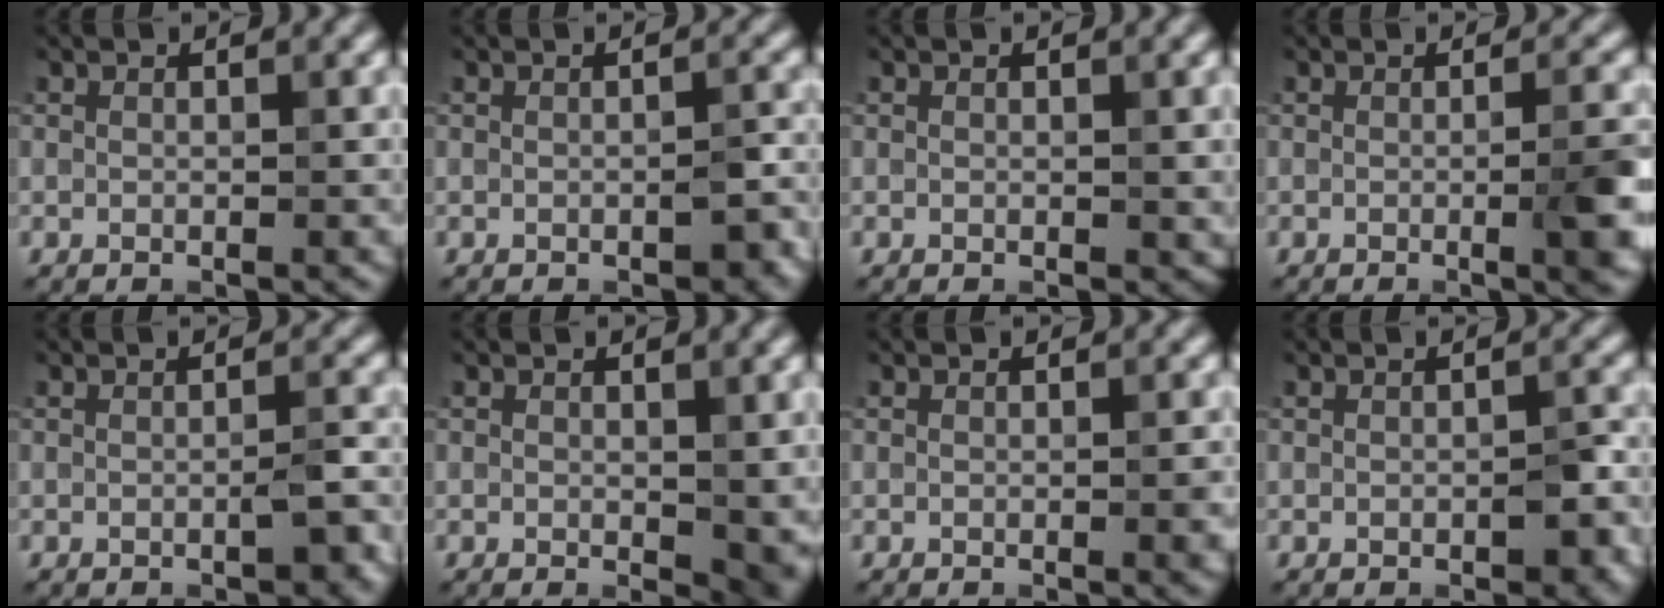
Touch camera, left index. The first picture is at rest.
{"total": 1.9, "force": [-0.7, 0.9, 1.5], "torque": [-0.021, 0.001, -0.008]}
{"total": 0.5, "force": [0.1, 0.4, 0.3], "torque": [-0.002, -0.002, 0.001]}
{"total": 4.3, "force": [-0.5, 1.0, 4.1], "torque": [-0.049, -0.002, -0.009]}
{"total": 1.9, "force": [-0.8, 0.4, 1.6], "torque": [-0.024, 0.001, -0.013]}
{"total": 3.4, "force": [0.1, 1.8, 2.9], "torque": [-0.037, -0.010, 0.004]}
{"total": 1.0, "force": [-0.2, 0.1, 1.0], "torque": [-0.011, 0.000, -0.002]}
{"total": 2.4, "force": [-0.7, 1.2, 2.0], "torque": [-0.026, 0.000, -0.006]}